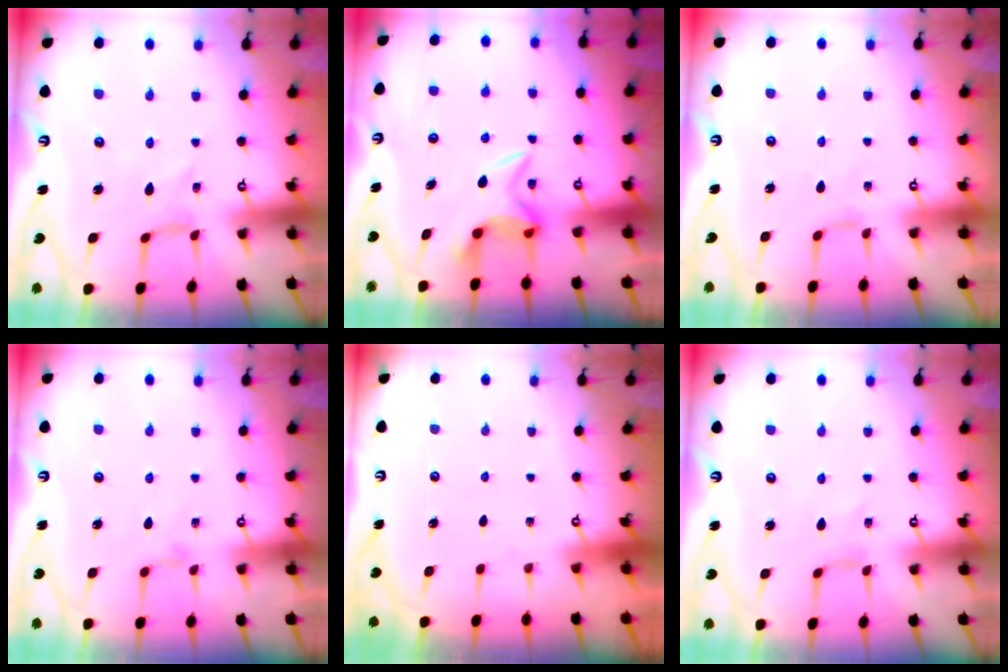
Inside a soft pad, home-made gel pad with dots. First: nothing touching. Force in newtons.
{"total": 6.6, "press": 6.6, "slide": 0.6}
{"total": 2.6, "press": 2.6, "slide": 0.5}
{"total": 2.7, "press": 2.6, "slide": 0.5}
{"total": 0.0}
{"total": 2.0, "press": 2.0, "slide": 0.3}